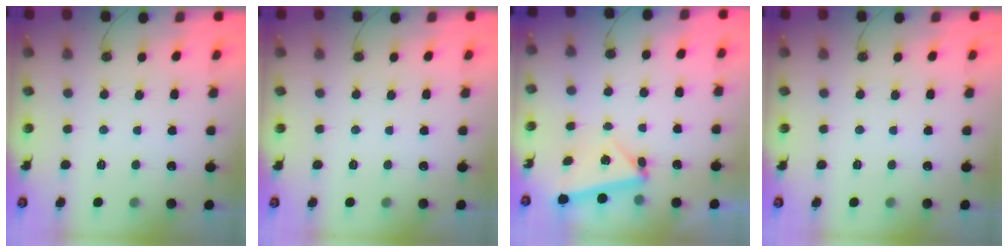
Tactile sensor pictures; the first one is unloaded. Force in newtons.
{"total": 0.0}
{"total": 5.8, "press": 5.8, "slide": 0.3}
{"total": 0.0}